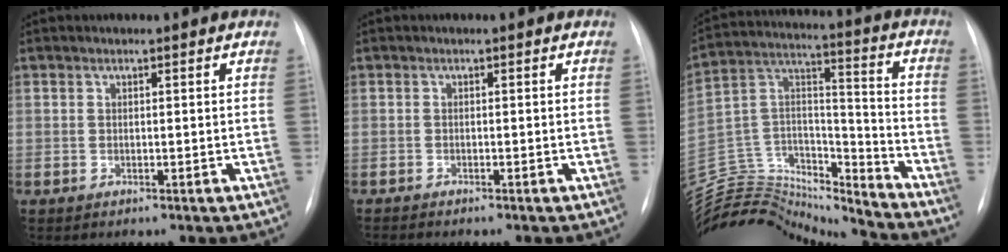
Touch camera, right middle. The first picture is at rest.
{"total": 1.4, "force": [-1.3, -0.1, 0.6], "torque": [-0.005, -0.002, -0.016]}
{"total": 20.5, "force": [-20.1, 3.0, 2.9], "torque": [-0.057, 0.061, -0.337]}